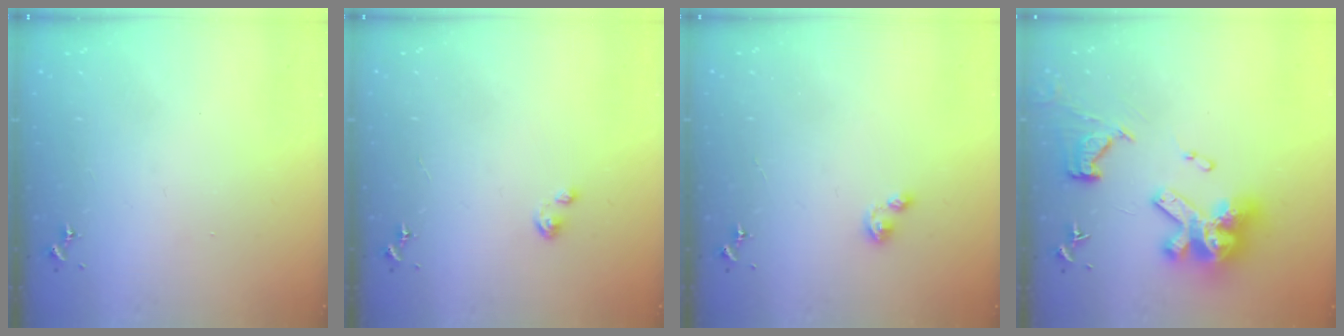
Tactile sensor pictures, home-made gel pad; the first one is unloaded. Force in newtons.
{"total": 3.4, "press": 3.4, "slide": 0.2}
{"total": 2.6, "press": 2.6, "slide": 0.3}
{"total": 22.8, "press": 22.7, "slide": 2.7}